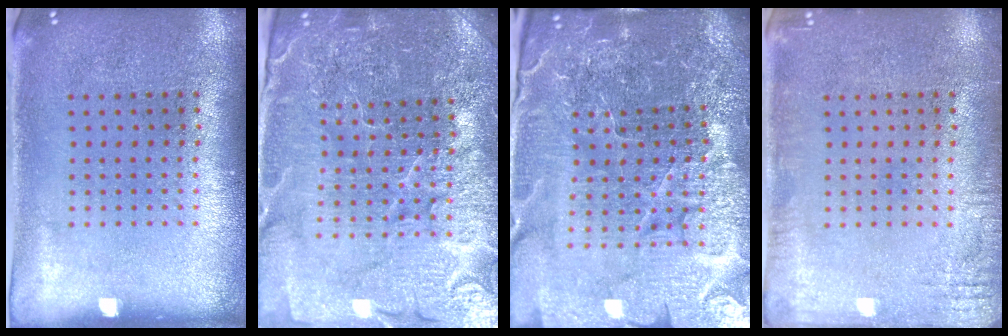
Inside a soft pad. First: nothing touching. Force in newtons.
{"total": 5.2, "press": 4.8, "slide": 2.0}
{"total": 5.8, "press": 5.3, "slide": 2.4}
{"total": 2.0, "press": 2.0, "slide": 0.2}